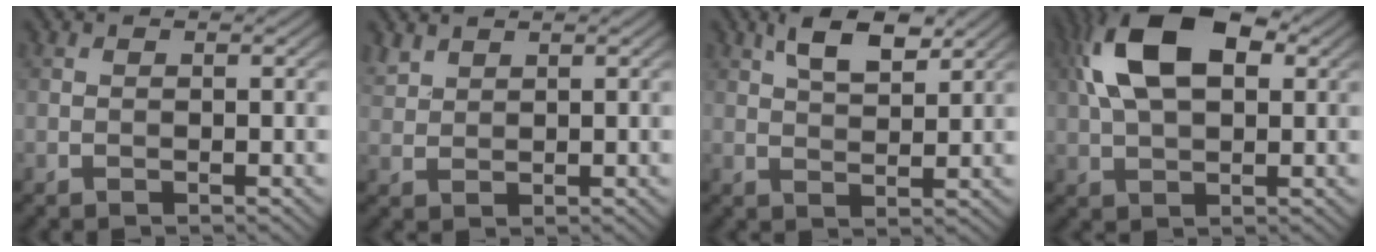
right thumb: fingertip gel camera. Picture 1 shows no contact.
{"total": 2.2, "force": [1.8, 1.0, 0.8], "torque": [-0.024, 0.005, 0.047]}
{"total": 5.8, "force": [3.3, 2.4, 4.2], "torque": [-0.084, 0.007, 0.061]}
{"total": 12.4, "force": [3.7, 6.8, 9.7], "torque": [-0.198, 0.021, 0.060]}